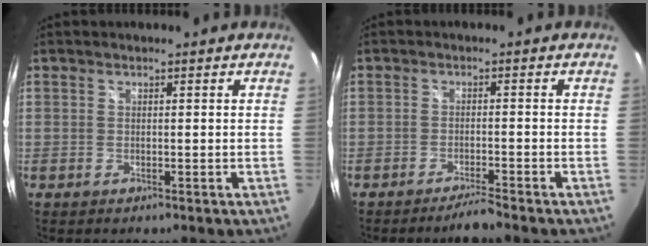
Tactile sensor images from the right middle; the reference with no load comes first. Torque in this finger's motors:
{"motor_torque": [-0.15, 0.15, -0.01, -0.01]}